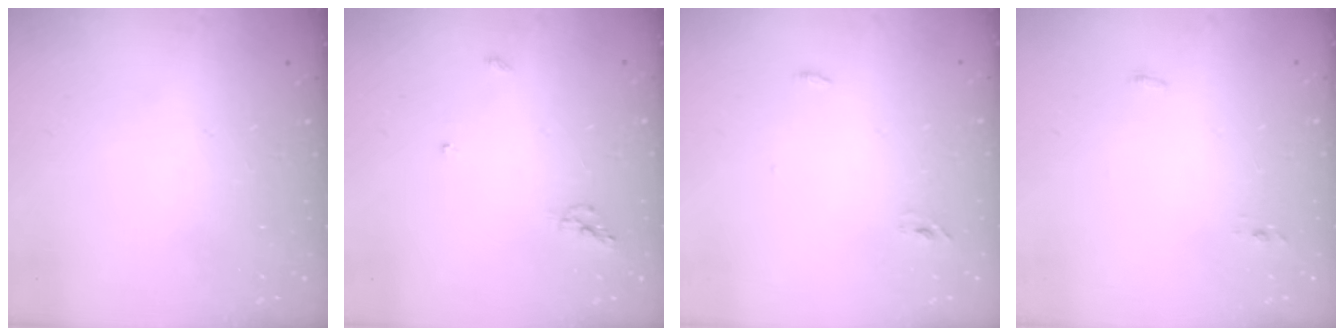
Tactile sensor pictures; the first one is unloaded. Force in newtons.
{"total": 5.6, "press": 5.6, "slide": 0.7}
{"total": 2.9, "press": 2.7, "slide": 1.0}
{"total": 3.4, "press": 3.2, "slide": 1.1}